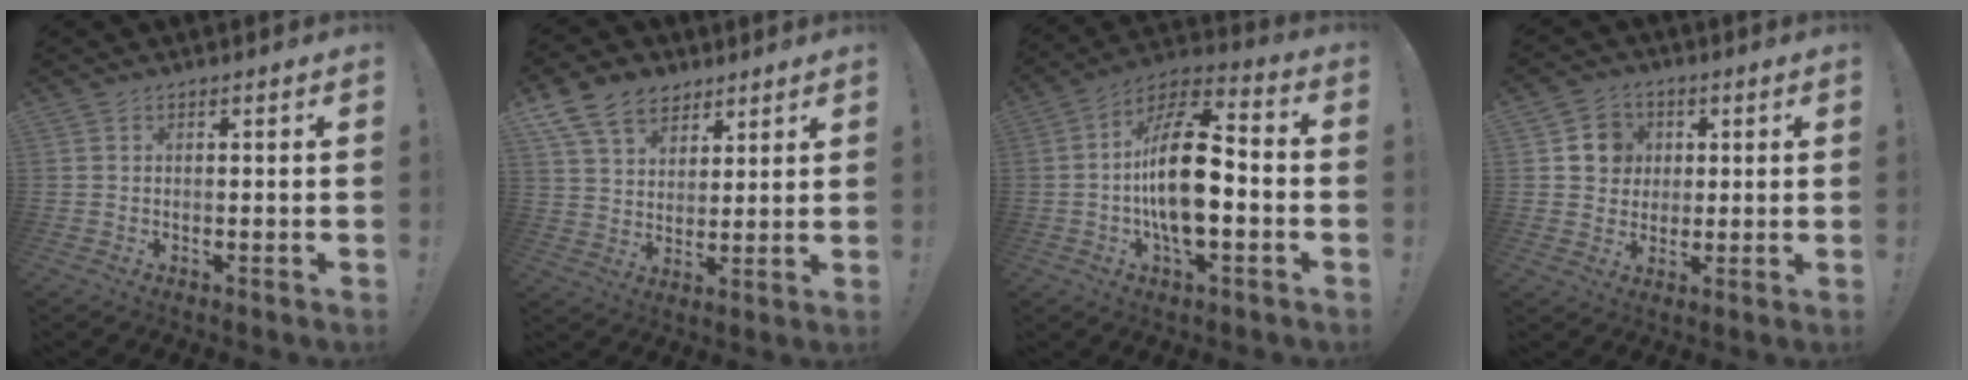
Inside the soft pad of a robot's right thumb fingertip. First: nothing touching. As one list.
[{"total": 12.8, "force": [7.7, 9.0, 4.8], "torque": [-0.091, -0.040, 0.155]}, {"total": 19.2, "force": [-2.5, 9.0, 16.8], "torque": [-0.295, 0.016, -0.044]}, {"total": 8.4, "force": [2.1, 7.9, 1.8], "torque": [-0.019, -0.009, 0.044]}]